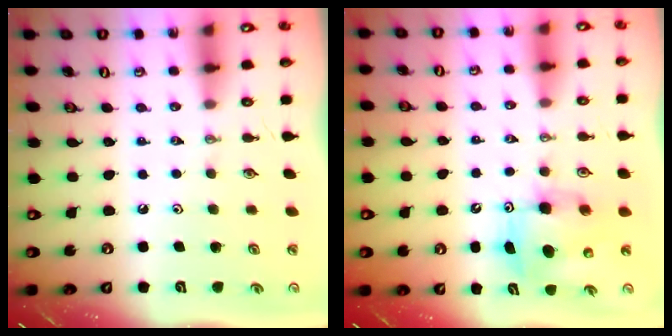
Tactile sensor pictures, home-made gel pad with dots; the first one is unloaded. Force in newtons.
{"total": 6.8, "press": 6.5, "slide": 1.9}